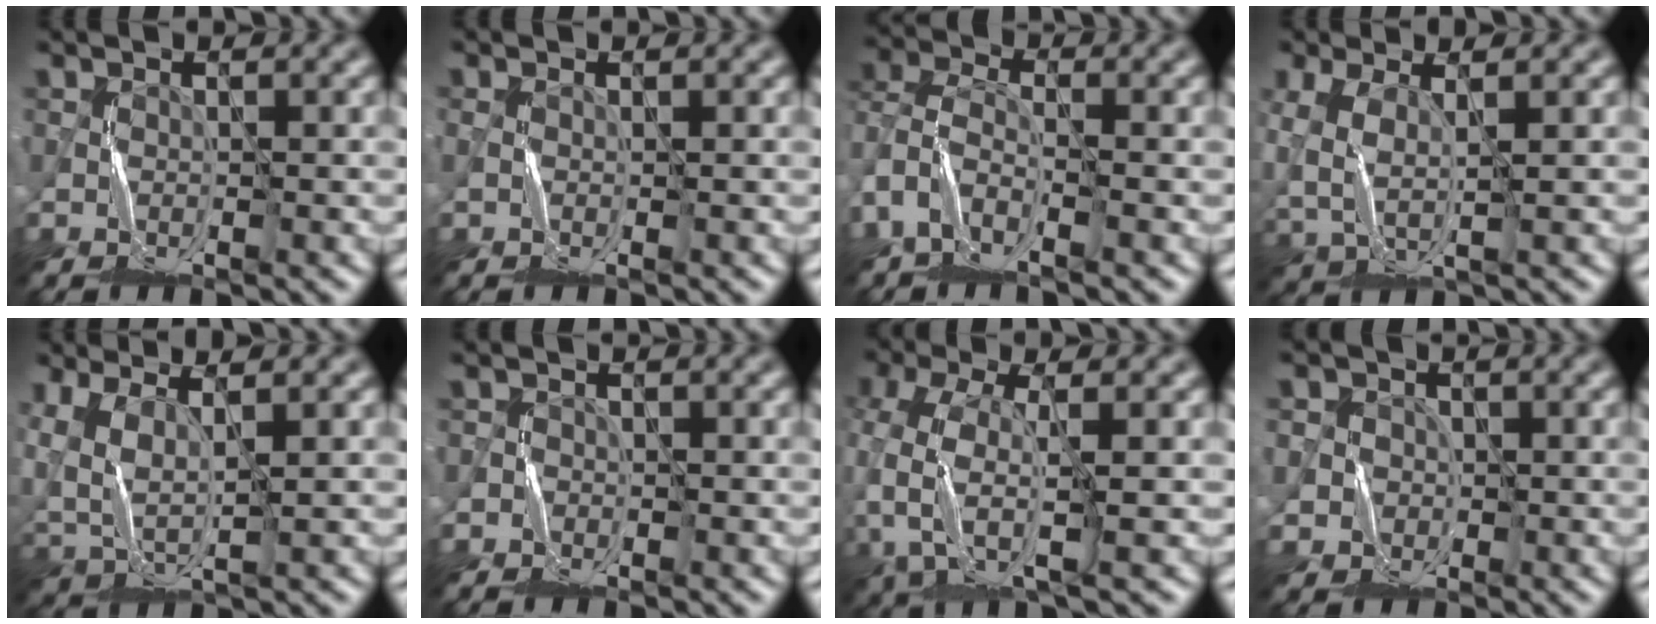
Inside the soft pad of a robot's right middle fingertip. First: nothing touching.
{"total": 0.0}
{"total": 3.8, "force": [-2.4, 1.8, 2.3], "torque": [-0.056, 0.001, -0.064]}
{"total": 3.6, "force": [0.2, 1.9, 3.1], "torque": [-0.087, -0.007, 0.005]}
{"total": 6.3, "force": [2.2, 3.2, 5.0], "torque": [-0.125, 0.003, 0.047]}
{"total": 1.0, "force": [-0.6, 0.8, -0.3], "torque": [0.011, -0.001, -0.013]}
{"total": 7.3, "force": [-2.9, 3.4, 5.7], "torque": [-0.150, -0.011, -0.067]}
{"total": 3.4, "force": [0.2, 3.4, 0.3], "torque": [-0.002, 0.008, 0.000]}